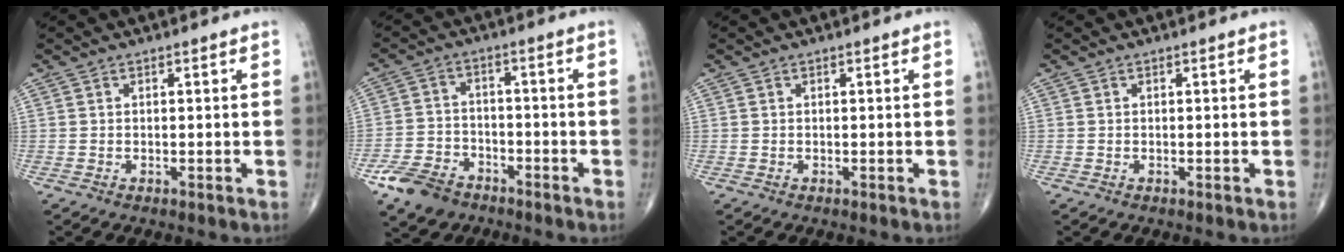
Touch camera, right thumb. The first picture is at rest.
{"total": 8.6, "force": [-5.7, 5.5, 3.3], "torque": [-0.055, 0.025, -0.107]}
{"total": 0.0}
{"total": 0.0}